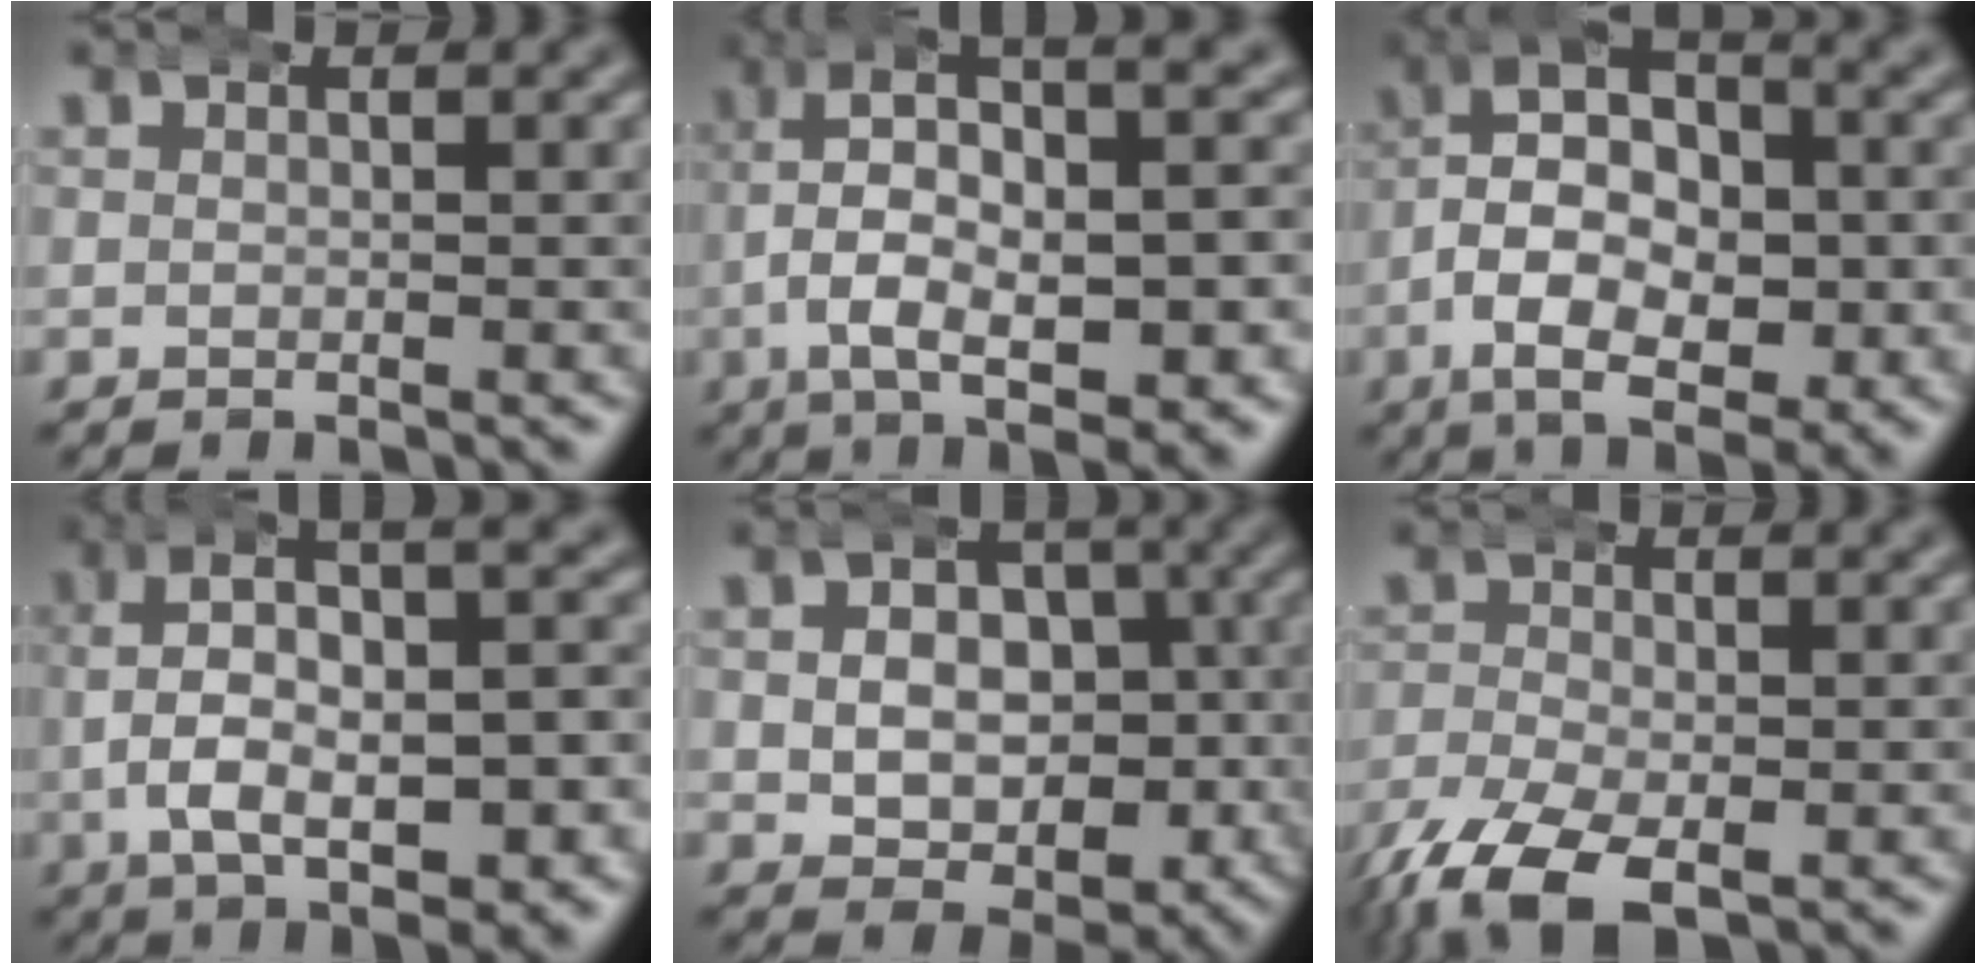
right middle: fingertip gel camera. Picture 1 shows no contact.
{"total": 8.3, "force": [0.7, 3.8, 7.3], "torque": [-0.125, -0.012, 0.017]}
{"total": 9.1, "force": [0.7, 5.7, 7.1], "torque": [-0.113, -0.017, 0.006]}
{"total": 7.4, "force": [0.4, 3.5, 6.5], "torque": [-0.111, -0.007, 0.012]}
{"total": 9.1, "force": [-5.2, 6.0, 4.4], "torque": [-0.044, -0.040, -0.070]}
{"total": 6.9, "force": [-4.5, 3.4, 4.0], "torque": [-0.087, -0.028, -0.062]}